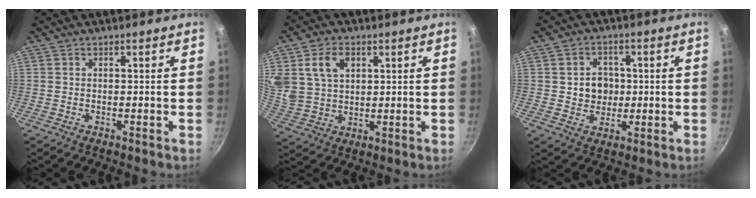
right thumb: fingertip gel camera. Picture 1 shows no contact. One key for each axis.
{"total": 9.8, "fx": 3.6, "fy": 7.0, "fz": 5.9, "tx": -0.096, "ty": -0.011, "tz": 0.076}
{"total": 6.2, "fx": 0.3, "fy": 5.4, "fz": 3.0, "tx": -0.020, "ty": 0.003, "tz": 0.006}